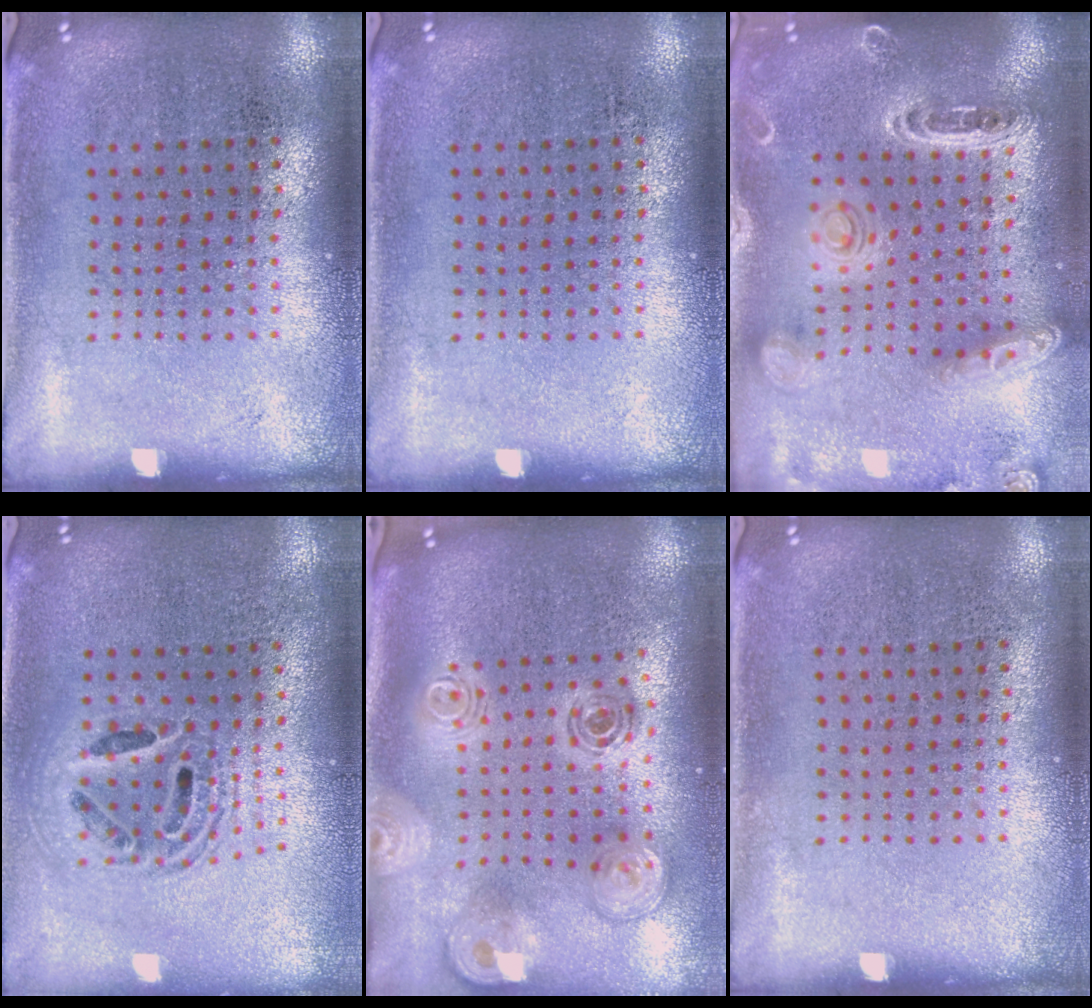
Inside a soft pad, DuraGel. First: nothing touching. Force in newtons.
{"total": 0.0}
{"total": 1.9, "press": 1.9, "slide": 0.4}
{"total": 1.7, "press": 1.4, "slide": 1.0}
{"total": 2.1, "press": 1.8, "slide": 1.1}
{"total": 0.0}